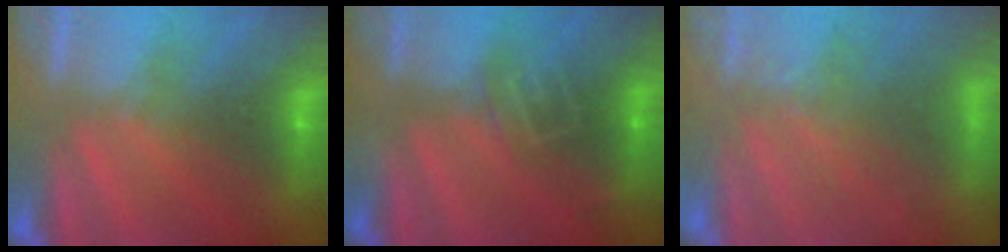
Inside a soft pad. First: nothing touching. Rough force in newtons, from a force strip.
{"total": 2.7}
{"total": 11.4}